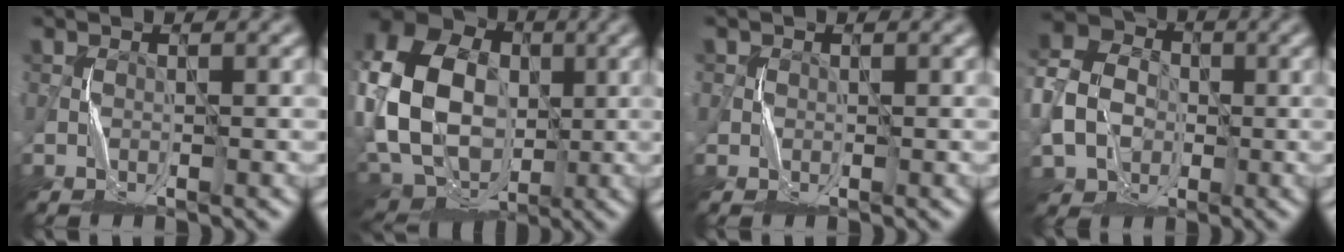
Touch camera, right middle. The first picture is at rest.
{"total": 19.3, "force": [0.4, 15.6, 11.4], "torque": [-0.271, 0.027, -0.027]}
{"total": 0.9, "force": [0.1, 0.9, 0.0], "torque": [0.009, -0.002, -0.002]}
{"total": 7.8, "force": [-1.7, 6.3, 4.2], "torque": [-0.097, -0.007, -0.041]}